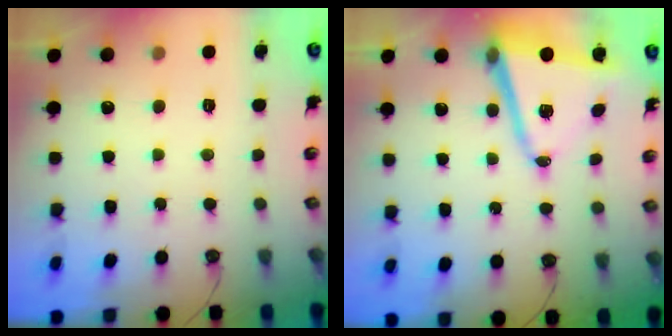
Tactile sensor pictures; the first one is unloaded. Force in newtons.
{"total": 12.3, "press": 11.9, "slide": 3.0}